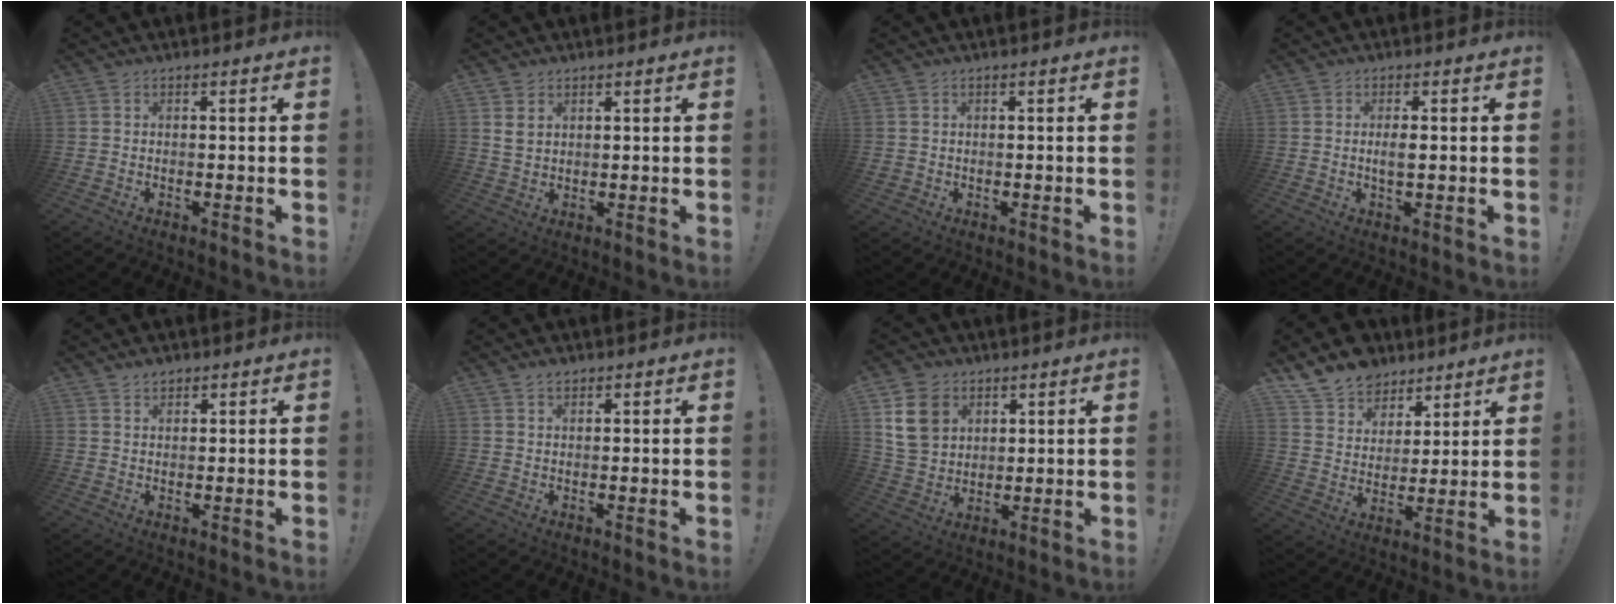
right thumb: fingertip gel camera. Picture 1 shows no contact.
{"total": 3.4, "force": [1.7, 2.4, 1.7], "torque": [-0.028, -0.002, 0.032]}
{"total": 1.2, "force": [-0.1, 1.1, 0.5], "torque": [-0.009, 0.002, -0.001]}
{"total": 2.8, "force": [-0.1, 0.9, 2.6], "torque": [-0.050, 0.001, -0.004]}
{"total": 2.0, "force": [1.7, 1.0, 0.3], "torque": [0.005, -0.013, 0.029]}
{"total": 1.5, "force": [1.2, 0.7, 0.5], "torque": [-0.006, -0.005, 0.022]}
{"total": 11.6, "force": [5.3, 9.0, 5.1], "torque": [-0.091, -0.014, 0.109]}
{"total": 11.7, "force": [8.6, 7.6, 2.0], "torque": [-0.039, -0.065, 0.169]}